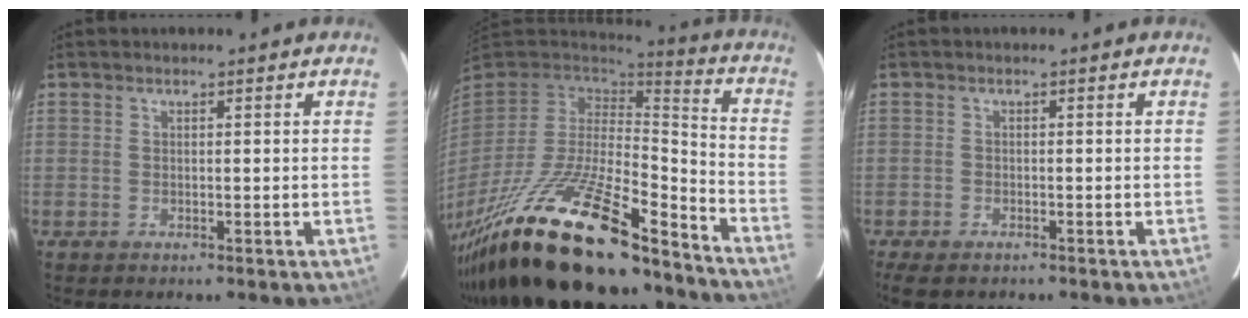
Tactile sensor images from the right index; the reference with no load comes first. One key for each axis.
{"total": 29.4, "fx": -21.6, "fy": 7.9, "fz": 18.2, "tx": -0.351, "ty": -0.058, "tz": -0.356}
{"total": 4.7, "fx": -3.6, "fy": 2.2, "fz": 2.1, "tx": -0.061, "ty": -0.019, "tz": -0.061}